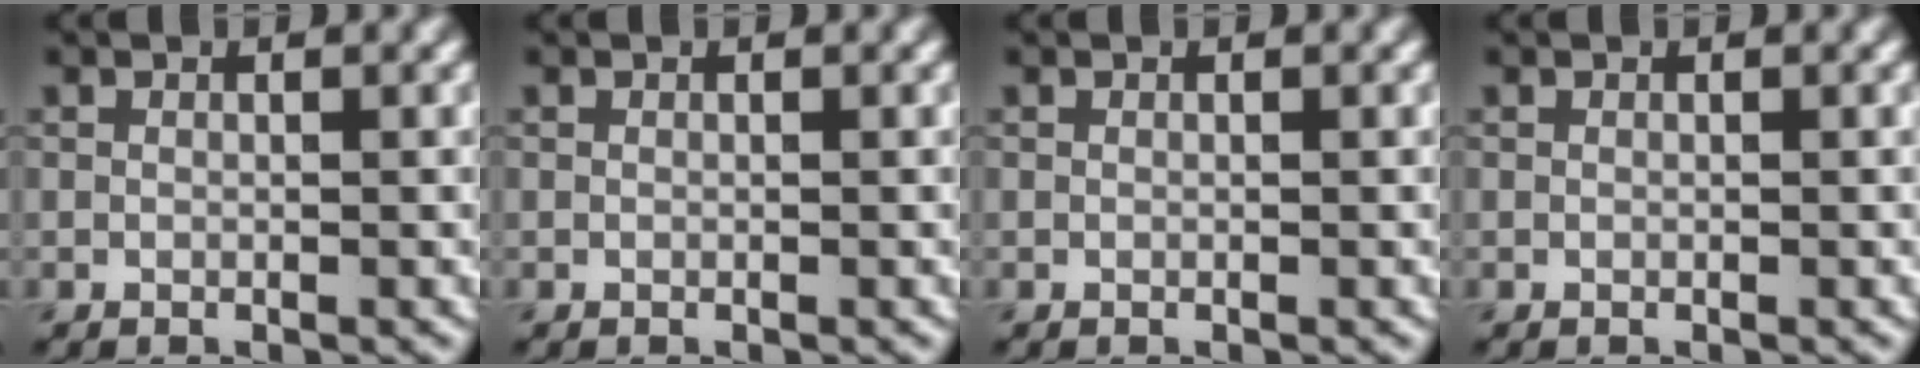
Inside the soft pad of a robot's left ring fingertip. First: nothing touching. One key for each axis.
{"total": 0.0}
{"total": 0.0}
{"total": 0.0}